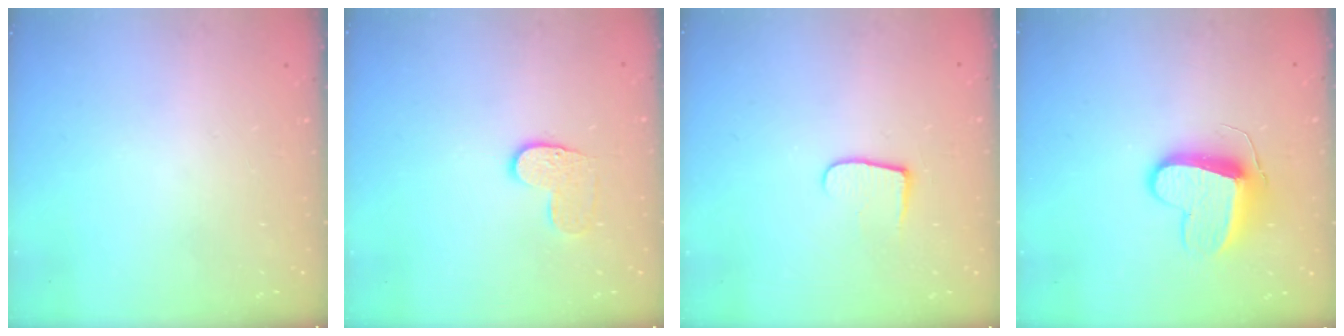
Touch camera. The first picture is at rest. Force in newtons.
{"total": 6.4, "press": 6.4, "slide": 0.4}
{"total": 6.6, "press": 6.6, "slide": 0.6}
{"total": 9.9, "press": 9.9, "slide": 0.0}